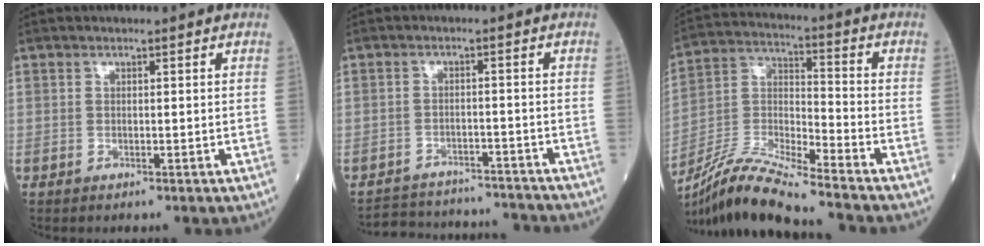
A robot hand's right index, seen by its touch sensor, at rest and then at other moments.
{"total": 12.2, "force": [-11.9, 2.3, 1.6], "torque": [-0.029, 0.017, -0.160]}
{"total": 14.4, "force": [-13.0, -0.8, 6.1], "torque": [-0.123, -0.001, -0.246]}